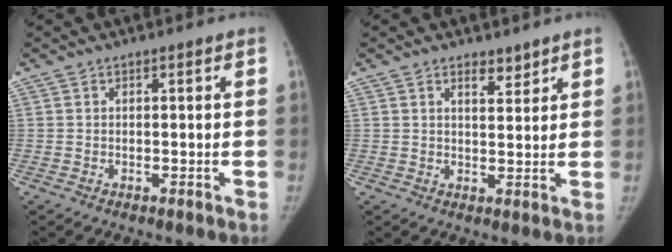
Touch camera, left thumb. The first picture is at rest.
{"total": 3.1, "force": [2.4, 1.3, 1.5], "torque": [-0.011, -0.018, 0.039]}